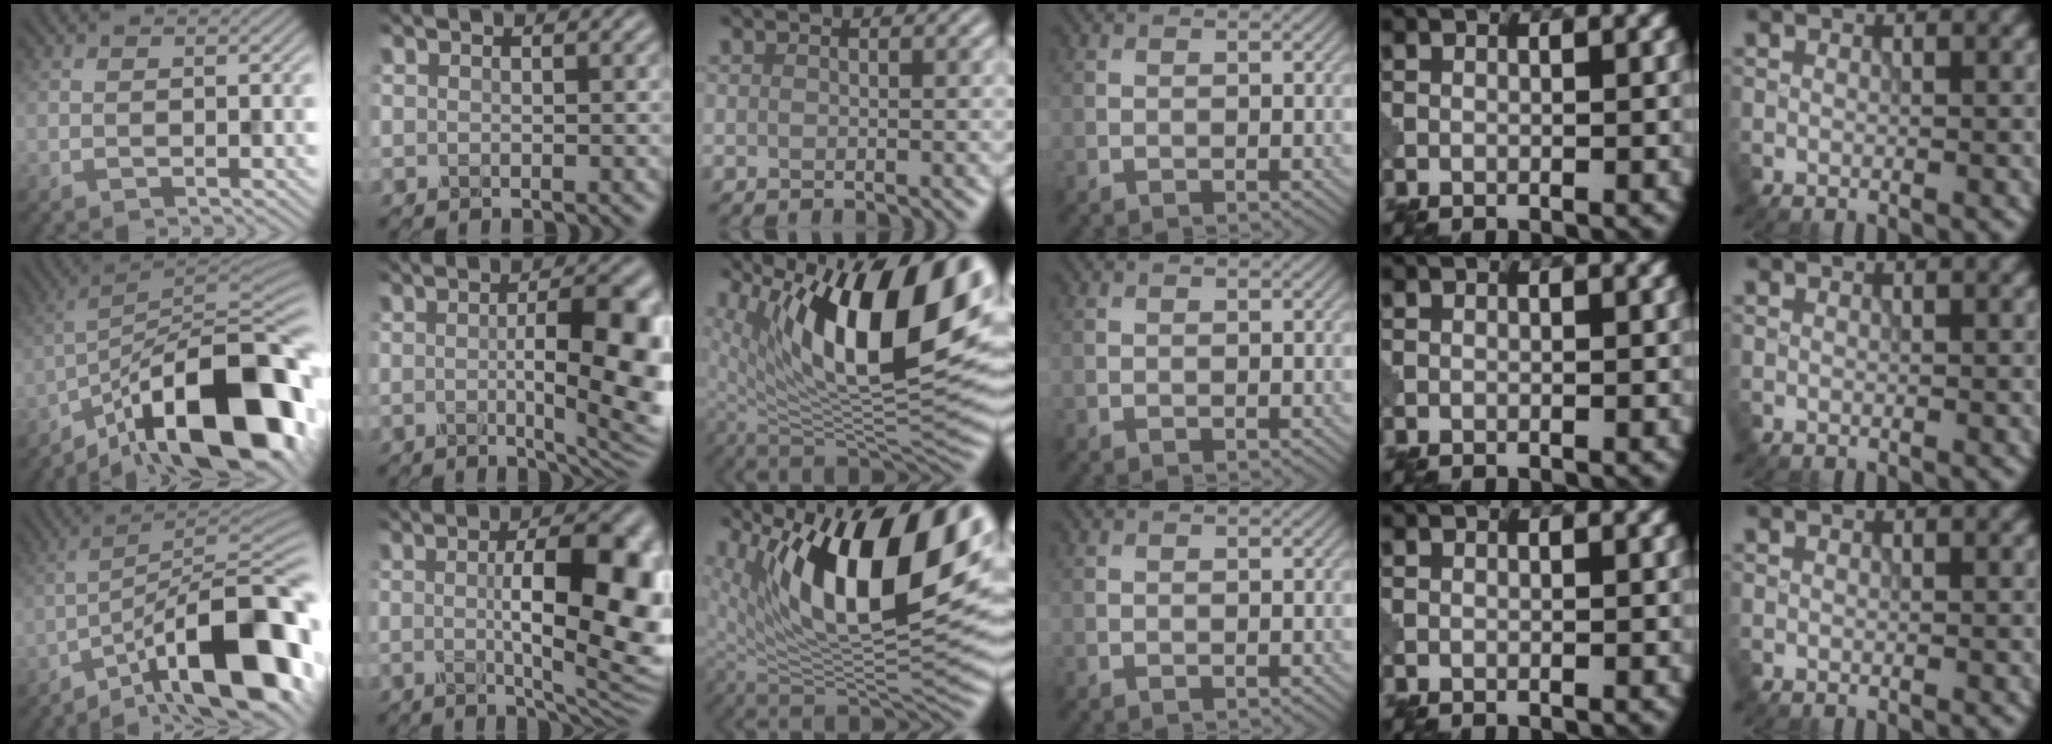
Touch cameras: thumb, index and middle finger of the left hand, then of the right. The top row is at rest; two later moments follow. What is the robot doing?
{"motion": "shake", "object": "medicine bottle"}